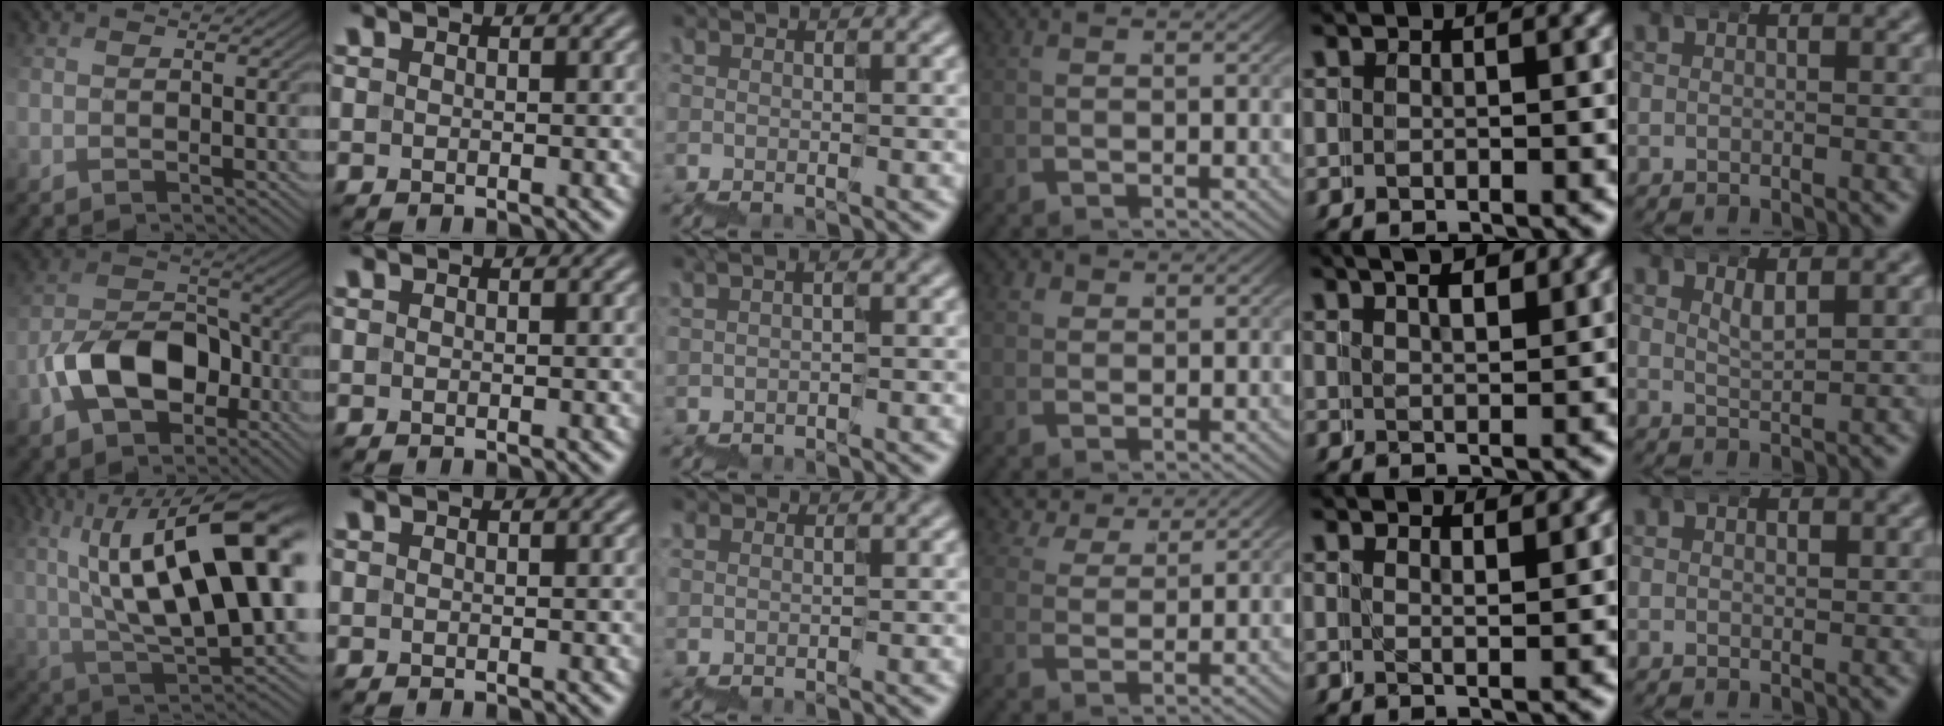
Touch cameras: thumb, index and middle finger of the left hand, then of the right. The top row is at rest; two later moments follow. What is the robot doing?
{"motion": "wrap", "object": "belt"}